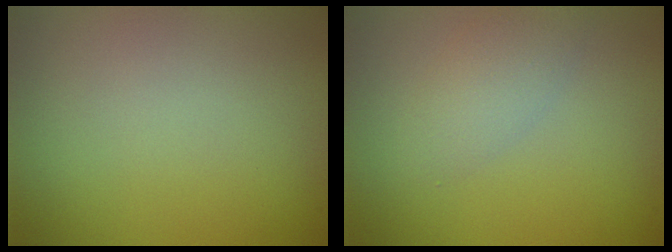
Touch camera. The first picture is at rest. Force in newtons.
{"total": 2.2, "press": 2.2, "slide": 0.1}